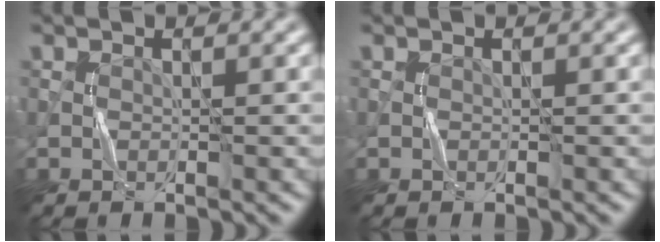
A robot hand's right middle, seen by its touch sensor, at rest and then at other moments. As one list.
[{"total": 0.0}]